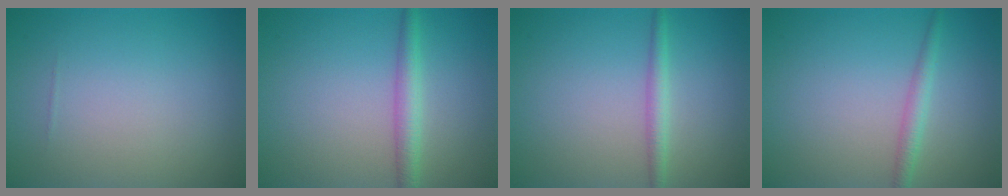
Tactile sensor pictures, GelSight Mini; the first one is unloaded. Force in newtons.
{"total": 2.4, "press": 2.4, "slide": 0.0}
{"total": 1.7, "press": 1.7, "slide": 0.1}
{"total": 1.7, "press": 1.7, "slide": 0.0}